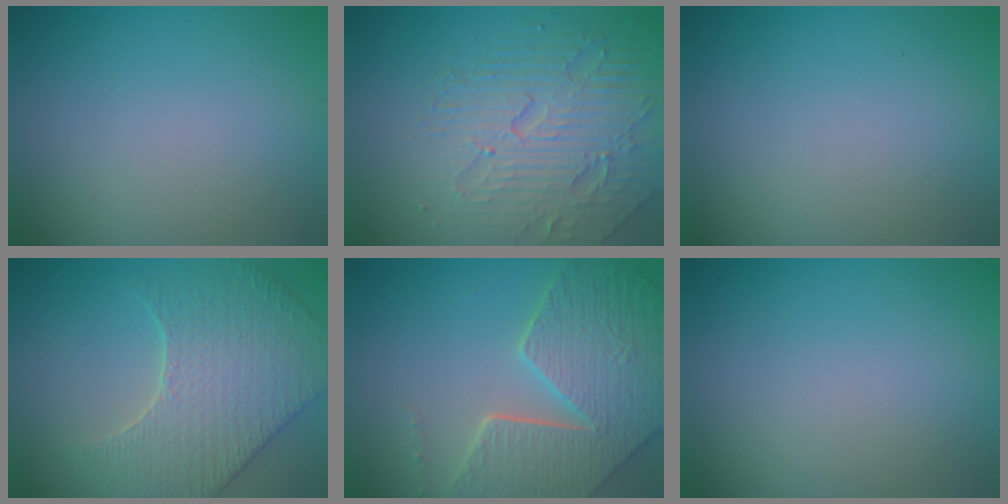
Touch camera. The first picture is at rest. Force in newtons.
{"total": 5.1, "press": 4.9, "slide": 1.2}
{"total": 0.0}
{"total": 5.0, "press": 4.9, "slide": 0.8}
{"total": 7.8, "press": 5.8, "slide": 5.3}
{"total": 0.0}